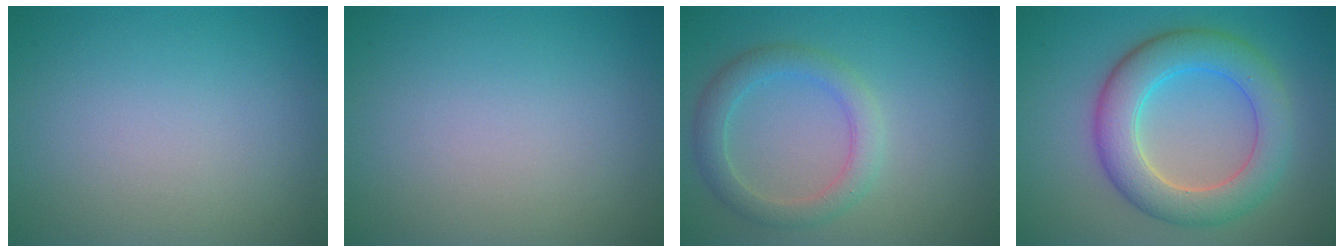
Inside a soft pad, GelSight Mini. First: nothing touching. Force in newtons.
{"total": 0.0}
{"total": 3.1, "press": 3.1, "slide": 0.1}
{"total": 6.7, "press": 6.7, "slide": 0.1}